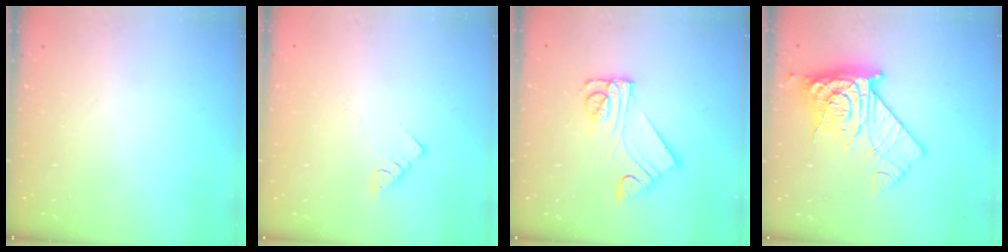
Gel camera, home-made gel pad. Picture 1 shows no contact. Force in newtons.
{"total": 2.8, "press": 2.8, "slide": 0.2}
{"total": 11.4, "press": 11.3, "slide": 1.2}
{"total": 12.2, "press": 12.1, "slide": 1.4}